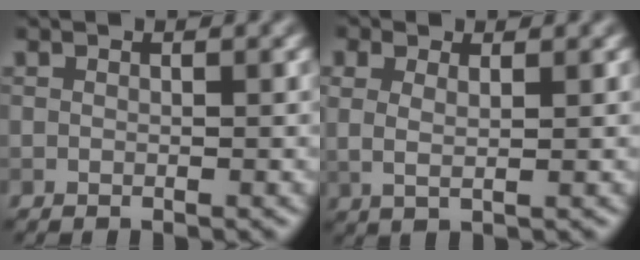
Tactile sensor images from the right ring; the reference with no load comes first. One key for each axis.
{"total": 1.8, "fx": 0.8, "fy": 0.6, "fz": 1.5, "tx": -0.031, "ty": -0.001, "tz": 0.014}